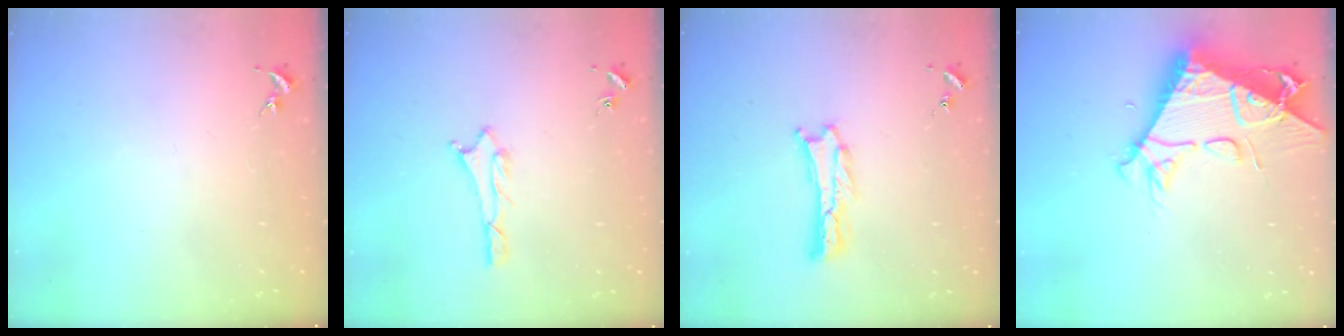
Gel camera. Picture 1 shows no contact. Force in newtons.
{"total": 1.0, "press": 1.0, "slide": 0.1}
{"total": 1.1, "press": 1.1, "slide": 0.2}
{"total": 11.3, "press": 11.2, "slide": 1.2}